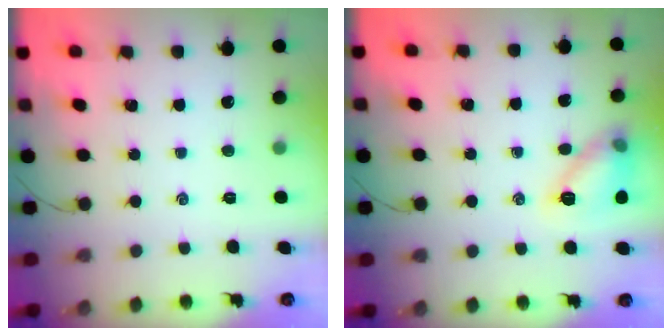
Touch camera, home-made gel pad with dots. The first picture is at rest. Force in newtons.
{"total": 12.3, "press": 12.3, "slide": 0.3}